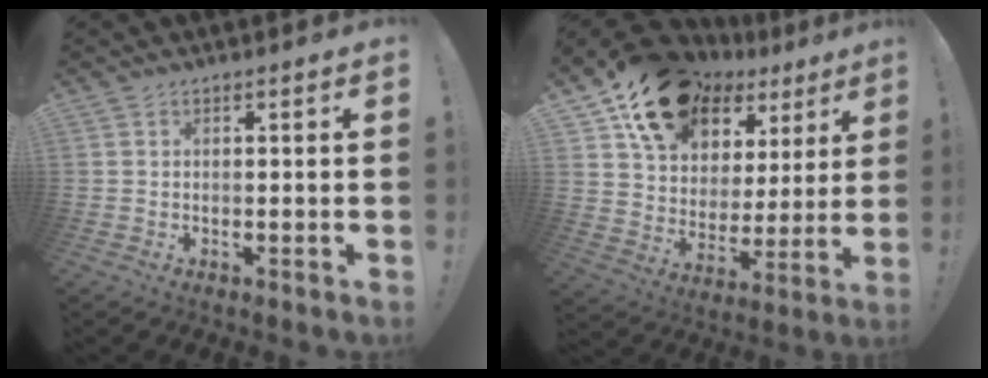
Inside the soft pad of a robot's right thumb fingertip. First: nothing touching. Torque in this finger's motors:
{"motor_torque": [0.09, 3.10, 1.23, 0.97, 0.15]}